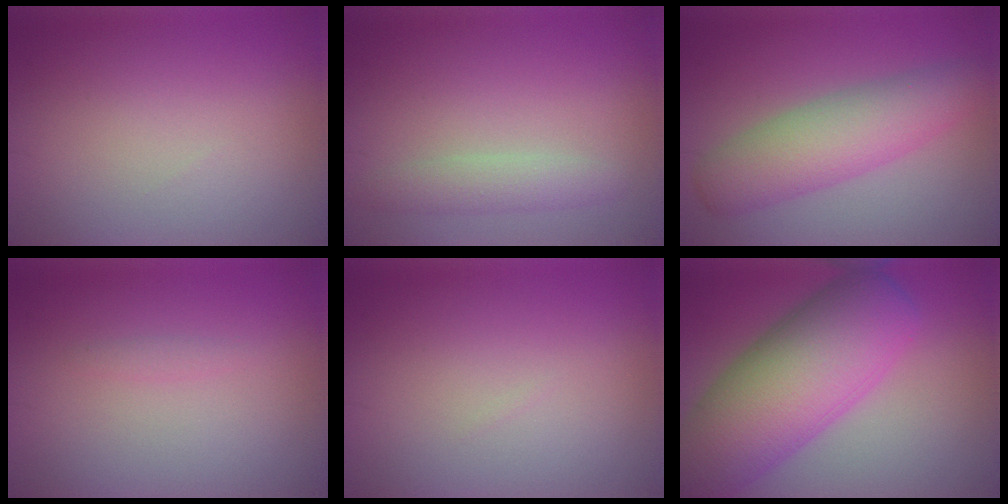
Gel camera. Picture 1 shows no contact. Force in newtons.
{"total": 2.1, "press": 2.1, "slide": 0.0}
{"total": 5.8, "press": 5.8, "slide": 0.2}
{"total": 0.6, "press": 0.6, "slide": 0.1}
{"total": 0.0}
{"total": 12.2, "press": 12.2, "slide": 0.6}